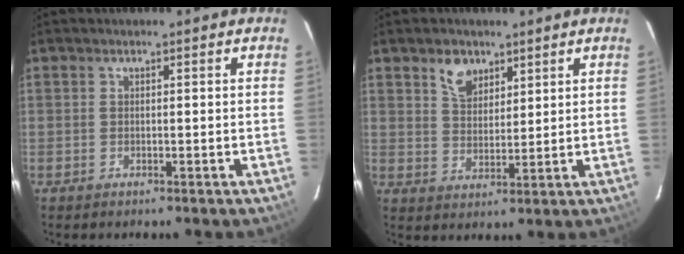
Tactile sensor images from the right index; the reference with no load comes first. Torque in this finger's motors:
{"motor_torque": [0.09, 0.05, 0.07, 0.05]}